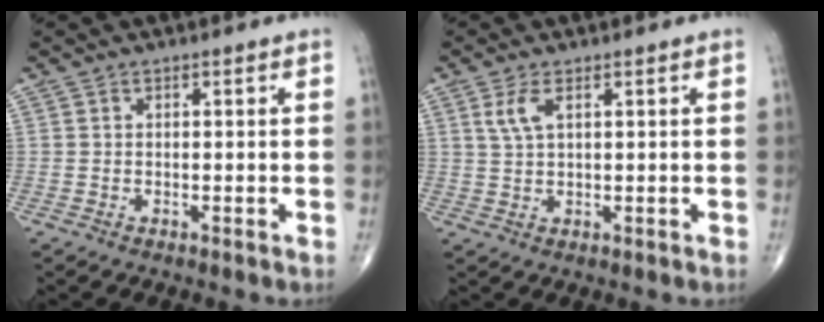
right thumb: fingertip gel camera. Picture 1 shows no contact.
{"total": 3.5, "force": [1.5, 1.4, 2.9], "torque": [-0.067, 0.003, 0.035]}